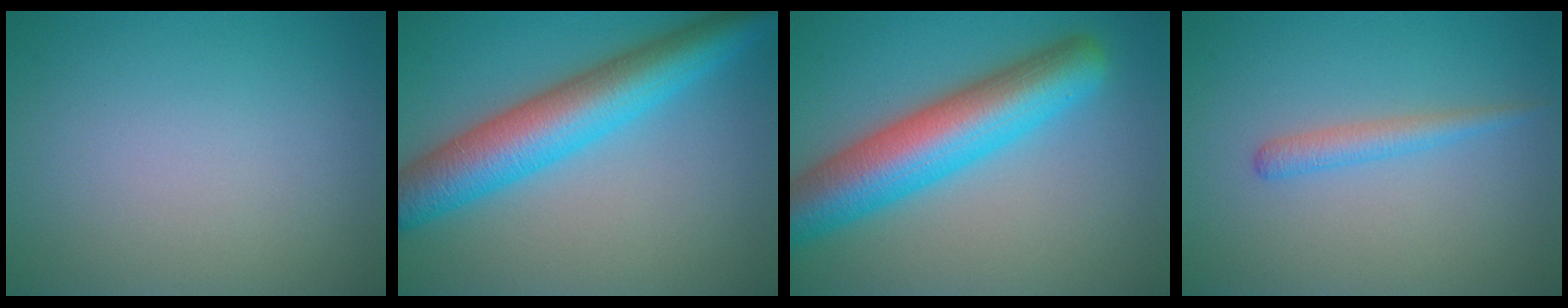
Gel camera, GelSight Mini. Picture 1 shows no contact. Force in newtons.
{"total": 8.4, "press": 8.4, "slide": 0.2}
{"total": 9.4, "press": 9.4, "slide": 0.3}
{"total": 1.8, "press": 1.8, "slide": 0.1}